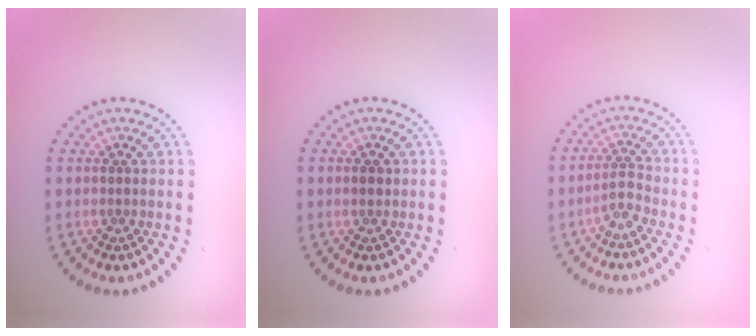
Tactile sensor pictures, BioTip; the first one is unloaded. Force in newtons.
{"total": 0.9, "press": 0.8, "slide": 0.3}
{"total": 1.9, "press": 1.4, "slide": 1.3}